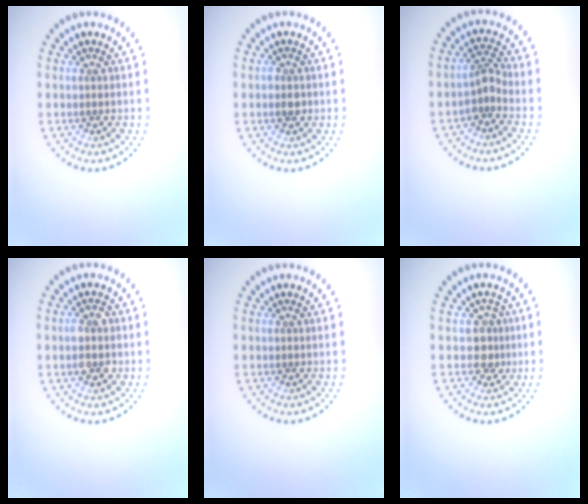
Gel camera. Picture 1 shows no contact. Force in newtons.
{"total": 1.1, "press": 1.0, "slide": 0.4}
{"total": 1.9, "press": 1.4, "slide": 1.3}
{"total": 2.3, "press": 2.2, "slide": 0.4}
{"total": 0.0}
{"total": 1.7, "press": 1.4, "slide": 1.0}